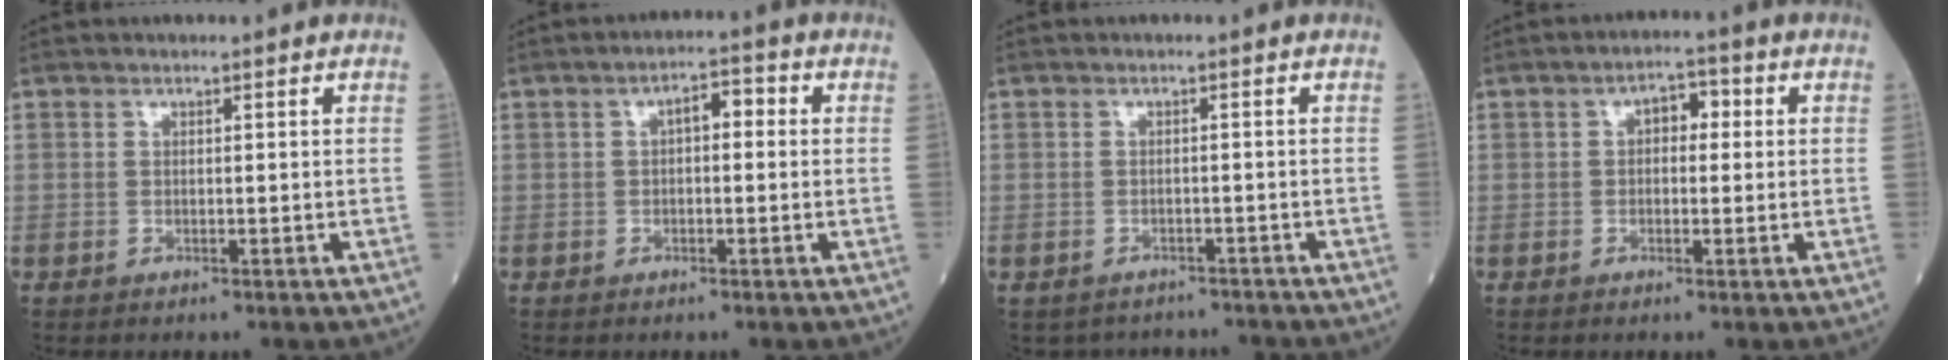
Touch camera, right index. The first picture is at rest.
{"total": 3.7, "force": [0.5, 1.6, 3.3], "torque": [-0.050, 0.022, 0.005]}
{"total": 5.4, "force": [-4.7, 2.6, -0.4], "torque": [0.010, 0.017, -0.058]}
{"total": 3.7, "force": [0.6, 2.0, 3.1], "torque": [-0.042, 0.021, 0.005]}